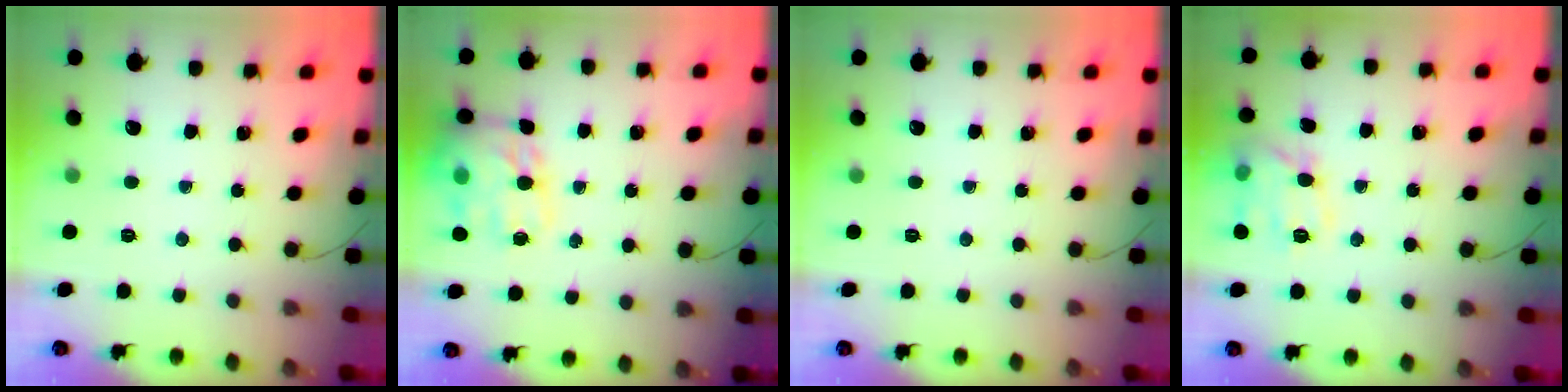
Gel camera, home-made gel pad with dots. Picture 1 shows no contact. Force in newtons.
{"total": 15.6, "press": 15.4, "slide": 2.7}
{"total": 0.0}
{"total": 10.2, "press": 10.2, "slide": 0.1}